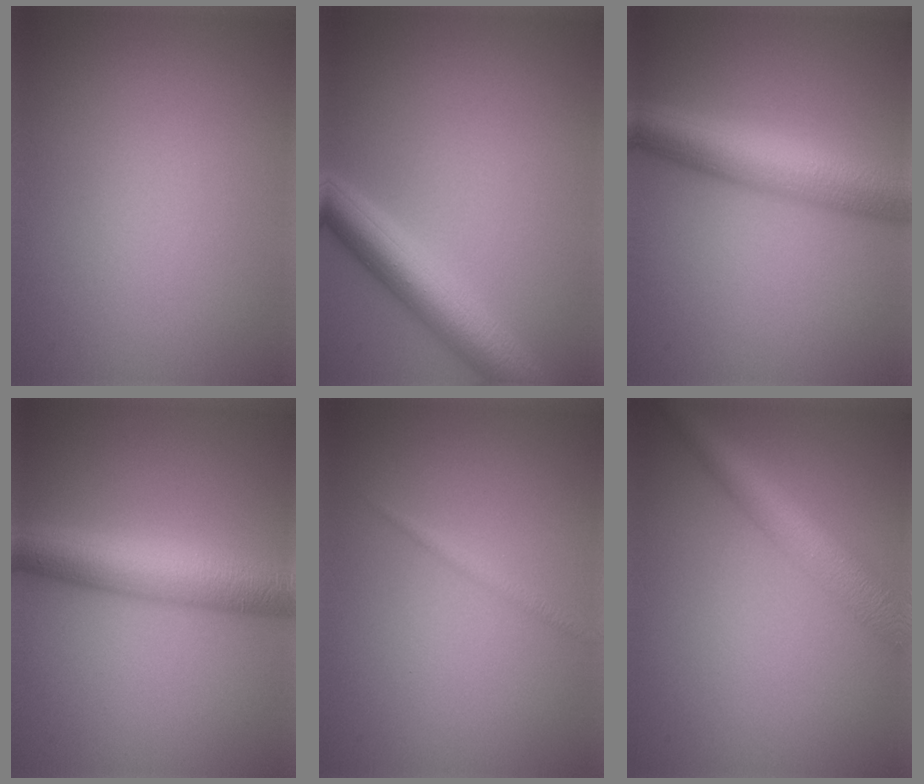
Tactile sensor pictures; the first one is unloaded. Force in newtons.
{"total": 5.3, "press": 5.3, "slide": 0.1}
{"total": 7.3, "press": 7.3, "slide": 0.1}
{"total": 6.3, "press": 6.3, "slide": 0.1}
{"total": 0.8, "press": 0.8, "slide": 0.1}
{"total": 5.2, "press": 5.2, "slide": 0.1}